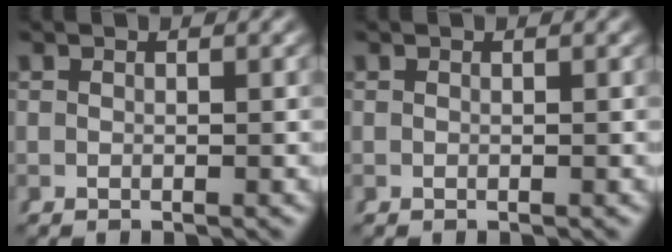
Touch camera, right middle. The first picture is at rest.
{"total": 0.0}